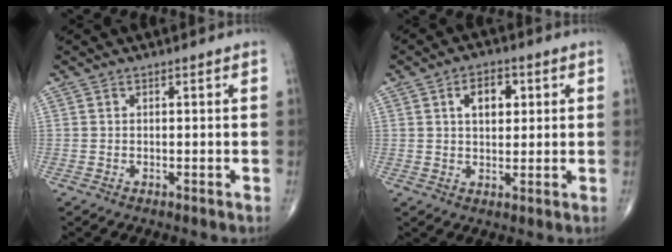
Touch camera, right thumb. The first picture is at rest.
{"total": 6.2, "force": [1.9, 3.8, 4.6], "torque": [-0.049, -0.001, 0.027]}